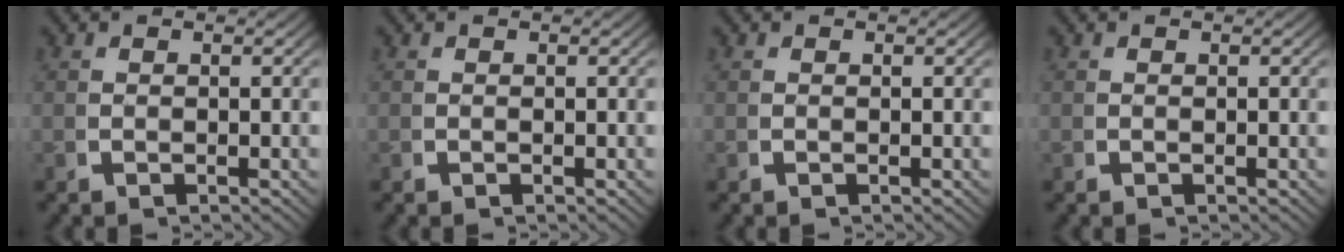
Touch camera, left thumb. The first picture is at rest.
{"total": 0.0}
{"total": 0.0}
{"total": 0.0}